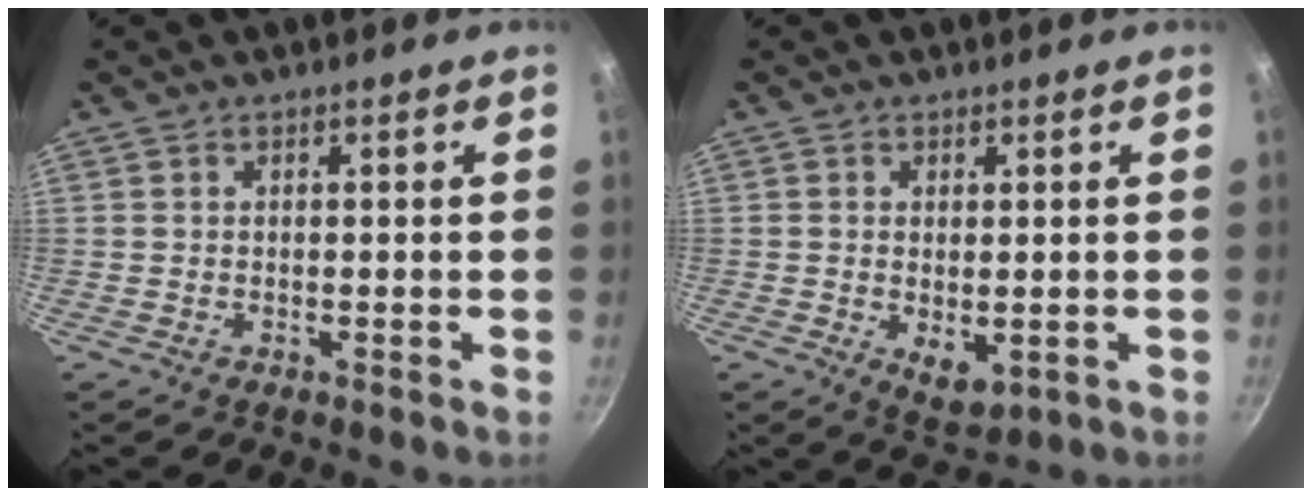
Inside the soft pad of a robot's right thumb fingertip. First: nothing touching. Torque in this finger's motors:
{"motor_torque": [-0.30, 0.33, -0.09, 0.04, 0.02]}